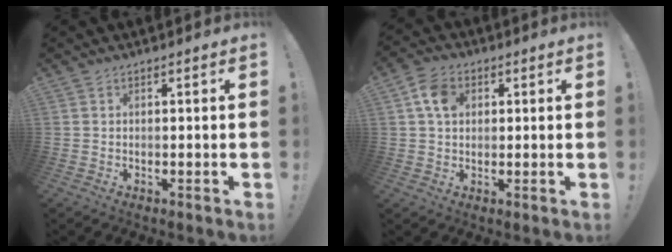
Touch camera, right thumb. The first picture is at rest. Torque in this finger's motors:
{"motor_torque": [1.38, 1.16, 0.44, -1.11, 0.00]}